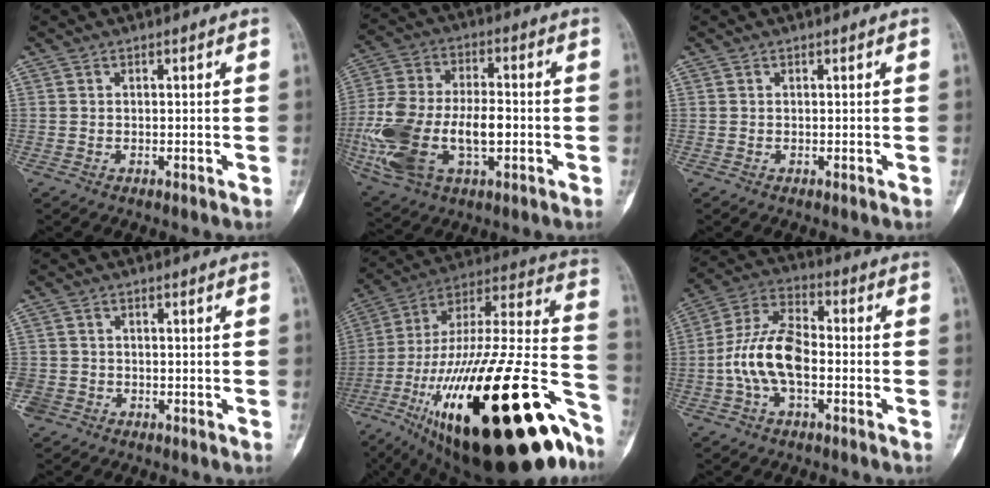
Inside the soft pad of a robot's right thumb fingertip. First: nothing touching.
{"total": 19.8, "force": [-3.9, 11.0, 16.0], "torque": [-0.330, 0.017, -0.062]}
{"total": 0.0}
{"total": 4.2, "force": [-1.7, 3.7, 1.0], "torque": [-0.024, 0.014, -0.031]}
{"total": 47.1, "force": [-20.1, 15.6, 39.6], "torque": [-0.576, 0.058, -0.322]}
{"total": 12.3, "force": [-2.2, 6.5, 10.2], "torque": [-0.204, 0.039, -0.048]}